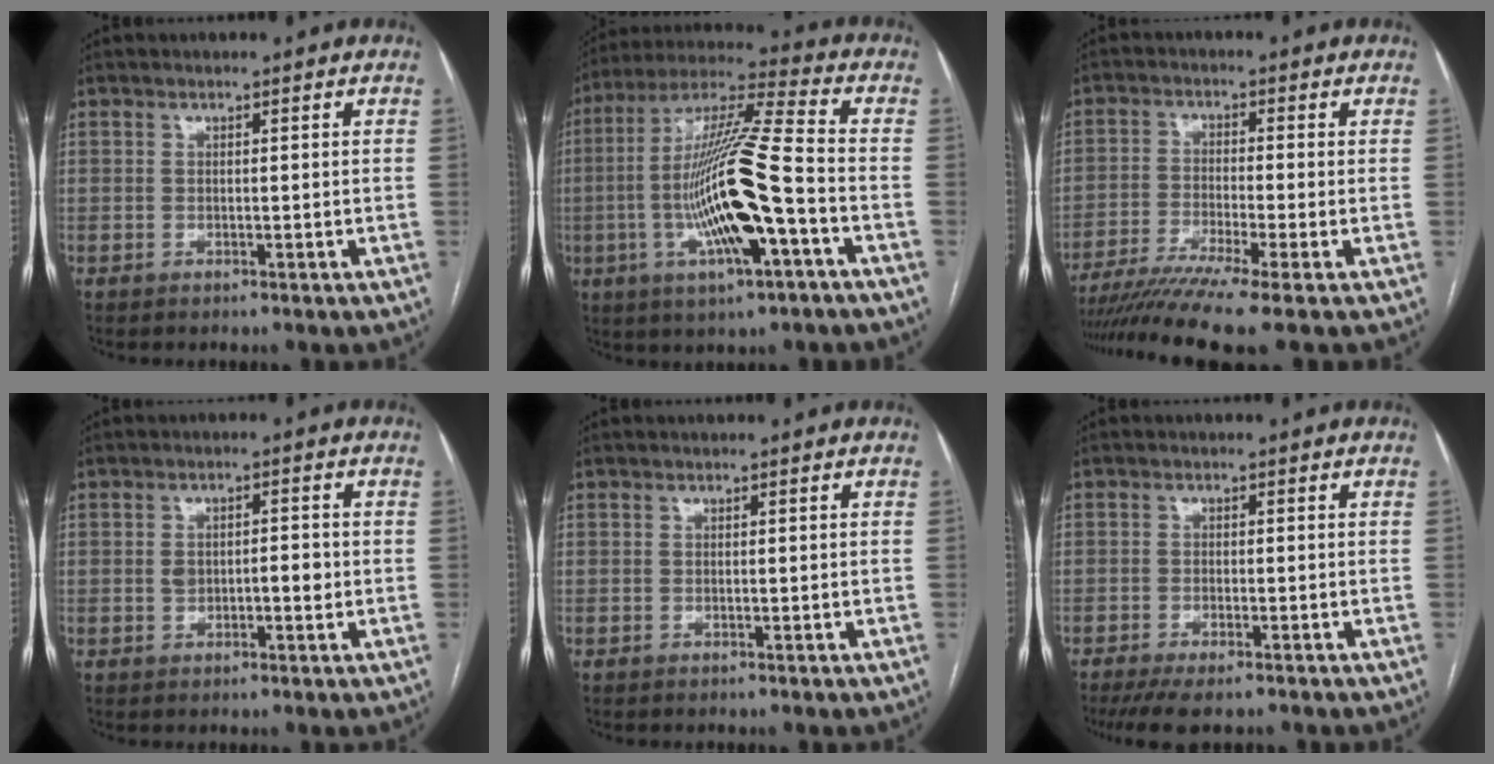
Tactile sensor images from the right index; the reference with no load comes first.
{"total": 18.2, "force": [-4.2, 1.1, 17.7], "torque": [-0.349, -0.004, -0.078]}
{"total": 10.2, "force": [-8.0, -1.9, 6.1], "torque": [-0.094, -0.028, -0.130]}
{"total": 3.6, "force": [-0.3, 1.6, 3.2], "torque": [-0.058, 0.013, 0.000]}
{"total": 0.0}
{"total": 6.2, "force": [-4.8, 1.4, 3.6], "torque": [-0.053, -0.011, -0.077]}